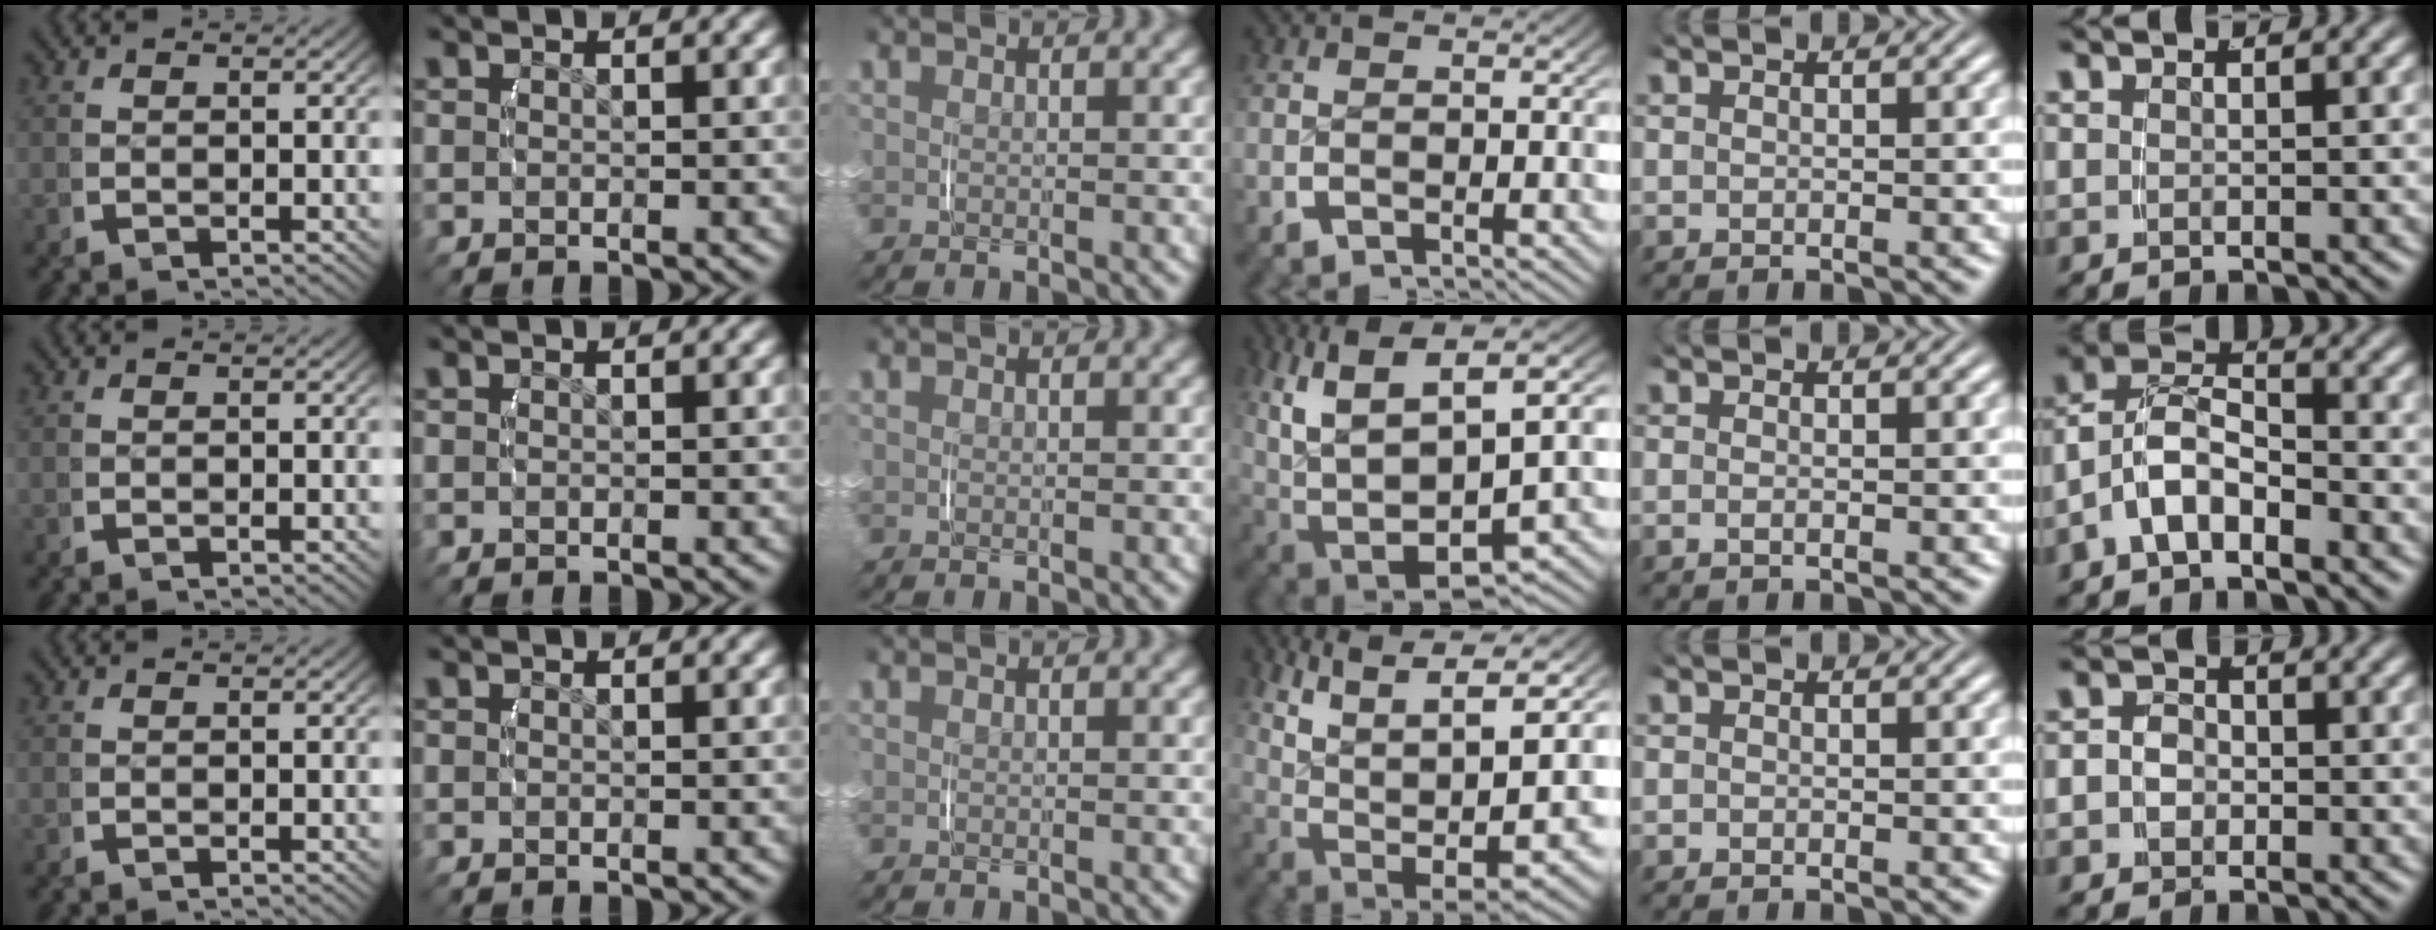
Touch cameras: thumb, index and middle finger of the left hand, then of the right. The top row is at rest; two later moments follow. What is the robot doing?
{"motion": "lift_and_place", "object": "backpack"}